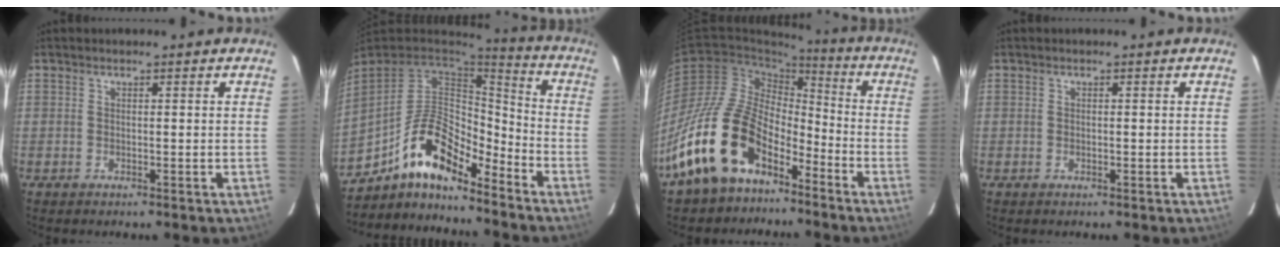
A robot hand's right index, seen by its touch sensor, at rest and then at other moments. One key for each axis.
{"total": 14.9, "fx": -10.8, "fy": 5.5, "fz": 8.8, "tx": -0.177, "ty": 0.012, "tz": -0.201}
{"total": 19.0, "fx": -12.1, "fy": 10.4, "fz": 10.3, "tx": -0.207, "ty": 0.011, "tz": -0.221}
{"total": 0.0}